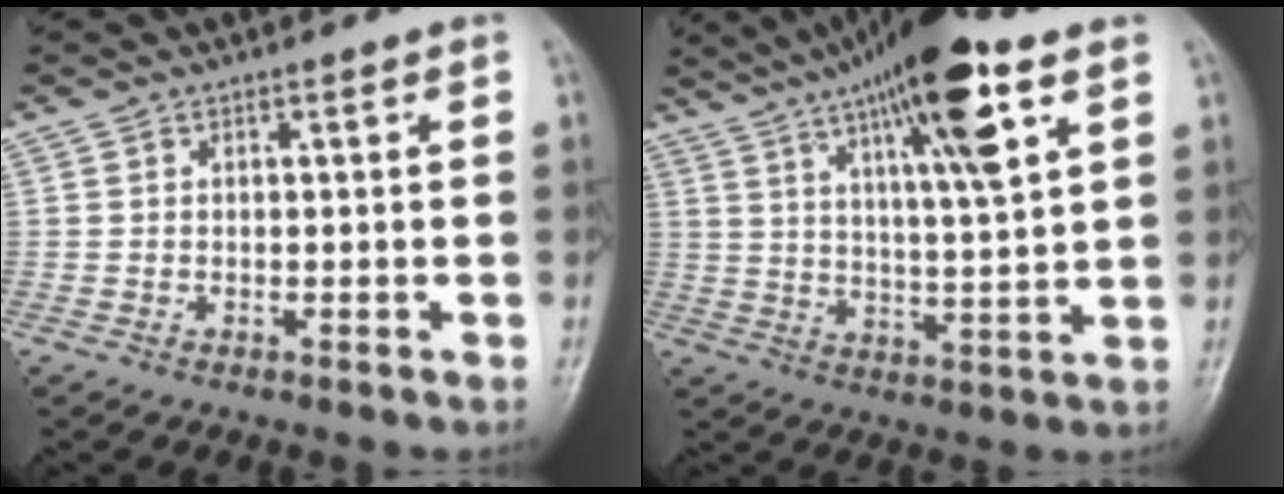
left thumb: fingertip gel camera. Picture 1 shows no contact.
{"total": 18.2, "force": [9.4, 3.4, 15.1], "torque": [-0.237, -0.019, 0.152]}